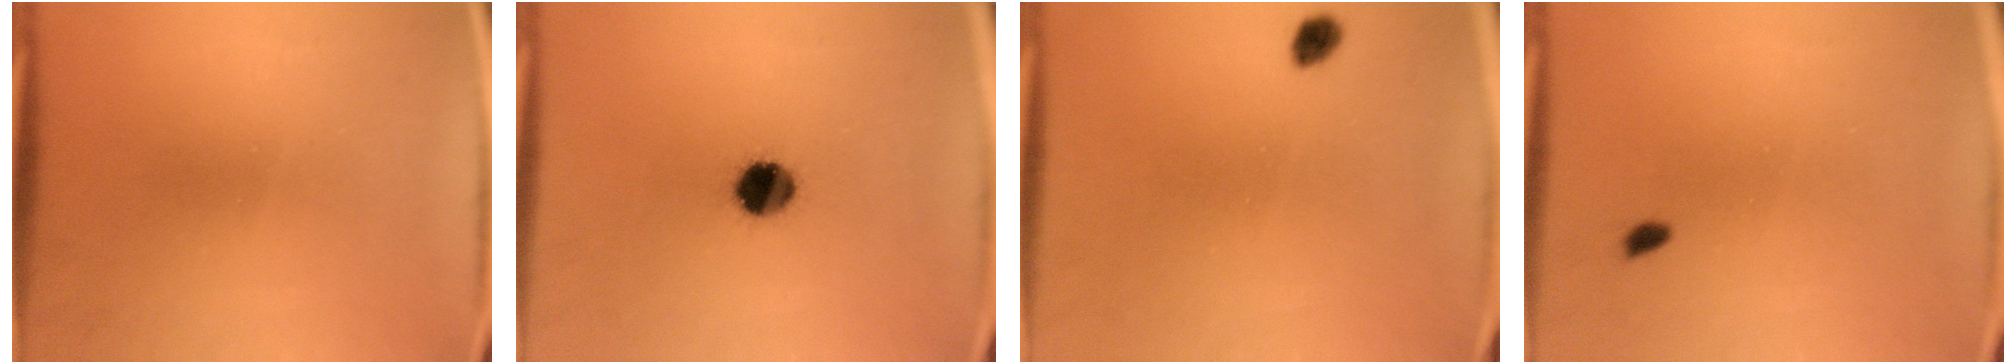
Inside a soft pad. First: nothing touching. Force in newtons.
{"total": 7.9}
{"total": 2.2}
{"total": 0.9}